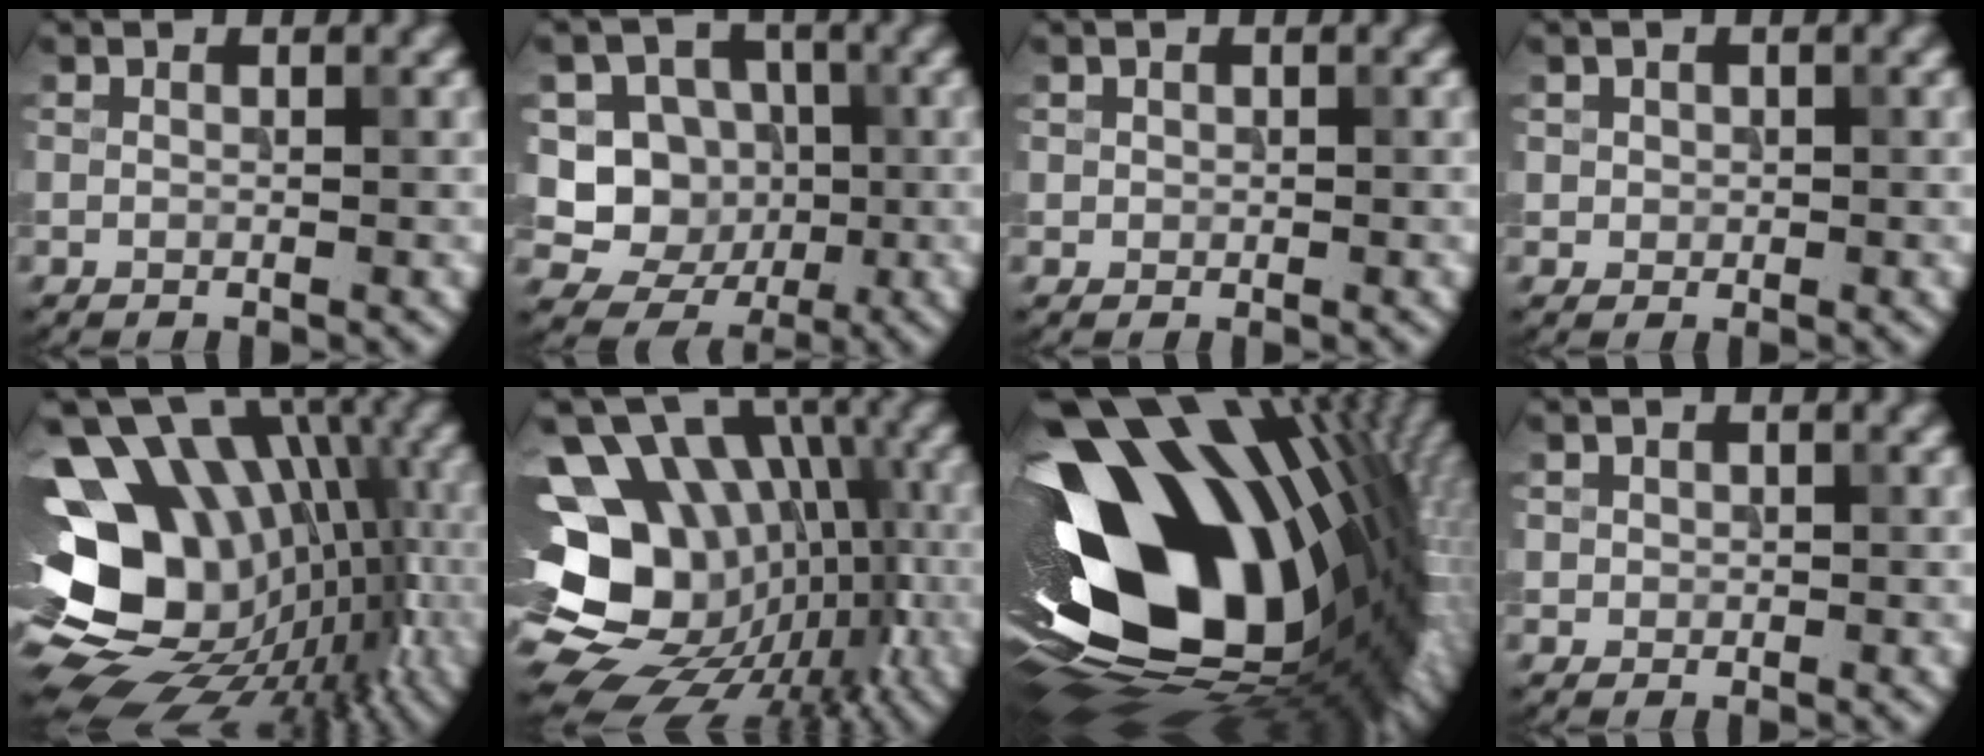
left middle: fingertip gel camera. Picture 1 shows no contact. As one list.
[{"total": 7.8, "force": [-0.5, 7.1, 3.0], "torque": [-0.047, 0.001, -0.031]}, {"total": 0.6, "force": [0.1, 0.5, 0.1], "torque": [-0.001, -0.003, 0.006]}, {"total": 1.2, "force": [0.4, 1.1, 0.4], "torque": [-0.007, -0.001, 0.017]}, {"total": 15.9, "force": [-1.3, 11.3, 11.1], "torque": [-0.162, 0.027, -0.016]}, {"total": 16.3, "force": [-2.9, 12.0, 10.7], "torque": [-0.147, 0.026, -0.037]}, {"total": 19.9, "force": [0.9, 12.2, 15.8], "torque": [-0.290, -0.062, 0.034]}, {"total": 0.9, "force": [0.3, 0.8, 0.2], "torque": [-0.003, -0.003, 0.012]}]